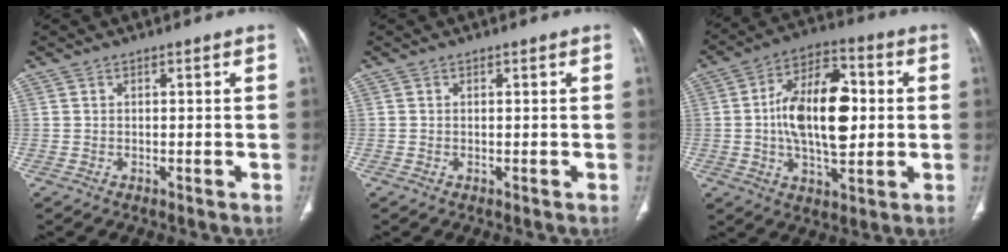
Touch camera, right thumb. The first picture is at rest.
{"total": 0.0}
{"total": 17.0, "force": [0.7, 8.6, 14.6], "torque": [-0.228, 0.013, 0.006]}